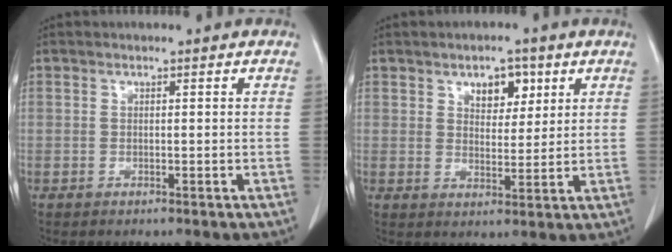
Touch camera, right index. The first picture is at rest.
{"total": 5.1, "force": [2.6, 2.8, 3.3], "torque": [-0.044, 0.003, 0.041]}